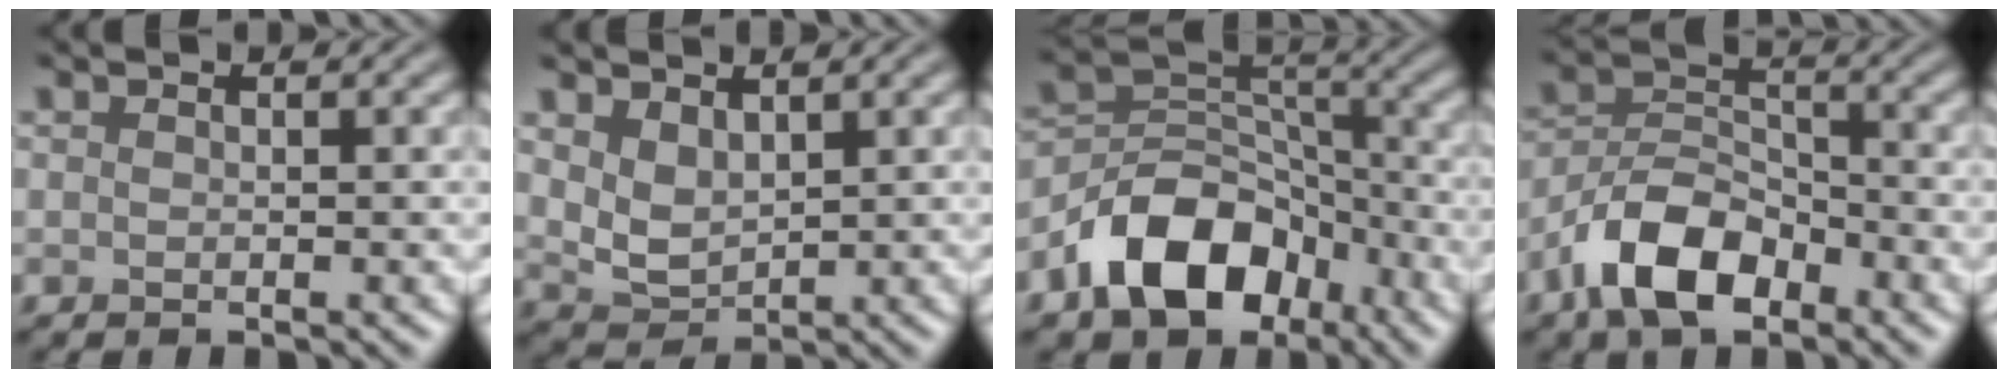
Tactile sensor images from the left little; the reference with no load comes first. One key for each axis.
{"total": 2.9, "fx": 1.4, "fy": 1.7, "fz": 1.8, "tx": -0.044, "ty": -0.005, "tz": 0.033}
{"total": 9.0, "fx": -5.1, "fy": 5.6, "fz": 4.7, "tx": -0.073, "ty": 0.002, "tz": -0.103}
{"total": 6.8, "fx": -4.2, "fy": 3.4, "fz": 4.2, "tx": -0.070, "ty": 0.004, "tz": -0.088}